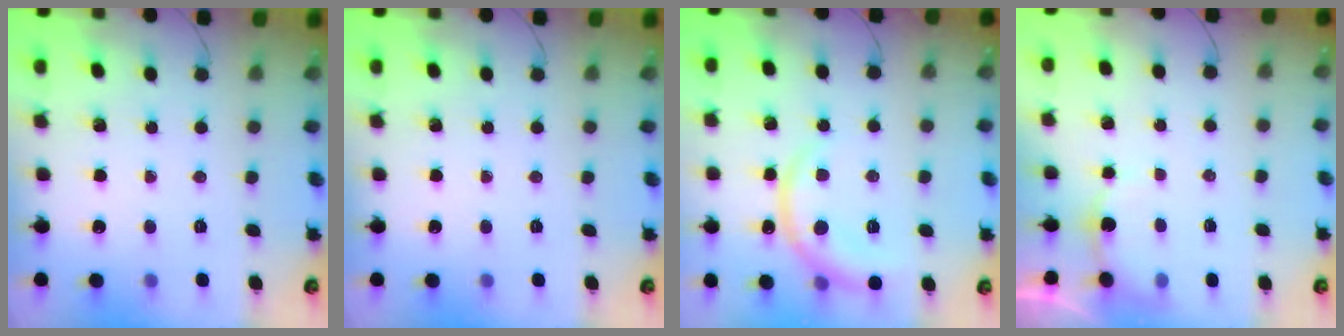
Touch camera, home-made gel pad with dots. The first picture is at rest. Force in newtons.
{"total": 0.0}
{"total": 8.1, "press": 8.1, "slide": 0.4}
{"total": 2.7, "press": 2.6, "slide": 0.6}